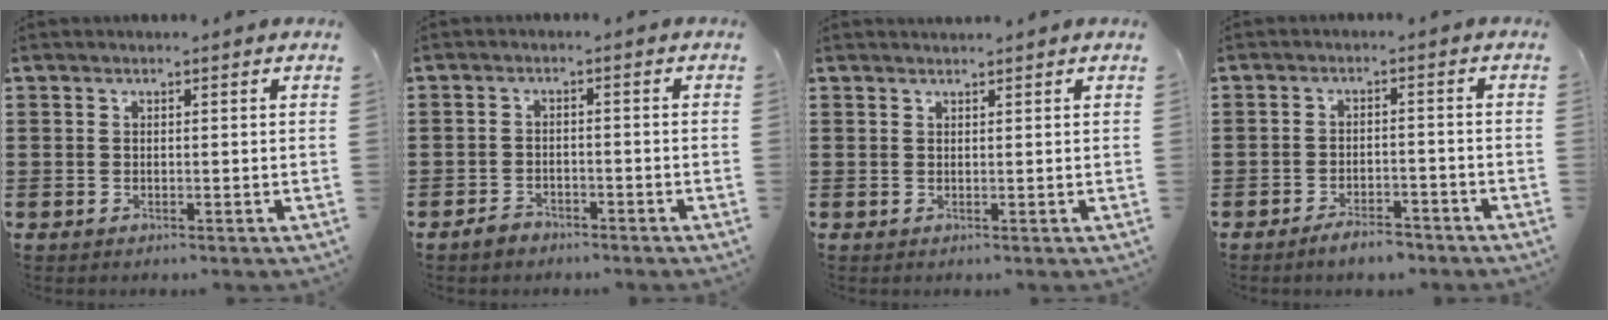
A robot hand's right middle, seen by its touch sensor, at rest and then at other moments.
{"total": 2.1, "force": [-1.9, 0.9, 0.5], "torque": [-0.014, 0.005, -0.040]}
{"total": 0.8, "force": [0.8, -0.1, 0.0], "torque": [-0.001, -0.003, 0.015]}
{"total": 3.5, "force": [-3.3, 0.8, 1.1], "torque": [-0.018, 0.008, -0.064]}